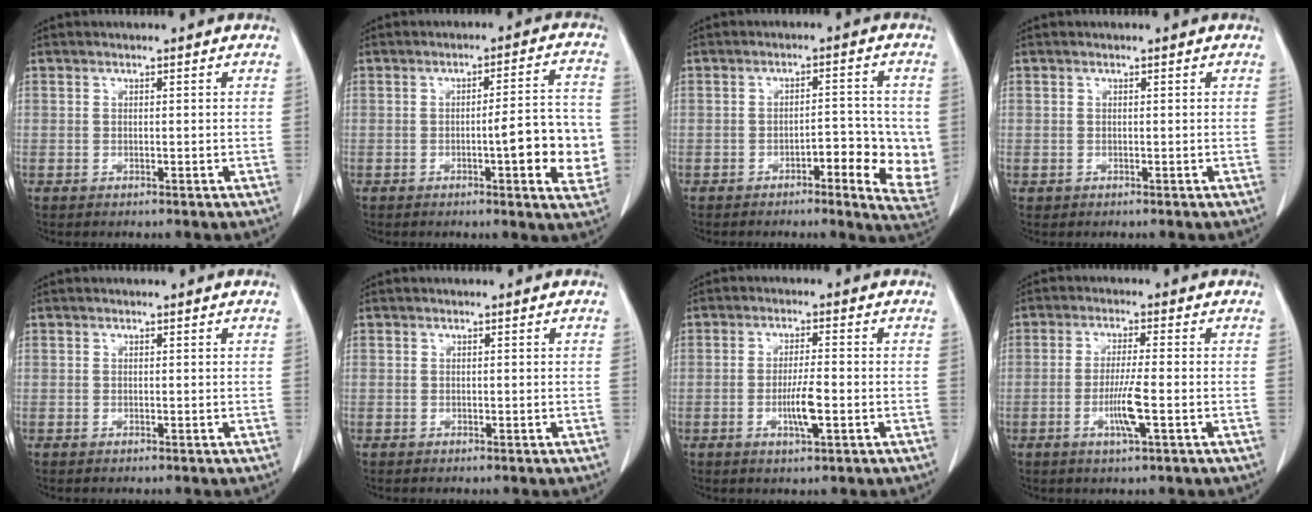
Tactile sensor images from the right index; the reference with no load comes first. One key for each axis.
{"total": 9.7, "fx": -2.0, "fy": 1.8, "fz": 9.3, "tx": -0.110, "ty": 0.014, "tz": -0.024}
{"total": 8.3, "fx": -2.0, "fy": 2.2, "fz": 7.7, "tx": -0.088, "ty": 0.000, "tz": -0.028}
{"total": 0.5, "fx": -0.2, "fy": 0.4, "fz": -0.1, "tx": -0.003, "ty": 0.004, "tz": -0.003}
{"total": 0.0}
{"total": 0.0}
{"total": 4.8, "fx": -1.4, "fy": 0.4, "fz": 4.6, "tx": -0.086, "ty": -0.006, "tz": -0.023}
{"total": 5.5, "fx": -1.7, "fy": -0.2, "fz": 5.2, "tx": -0.099, "ty": -0.010, "tz": -0.032}